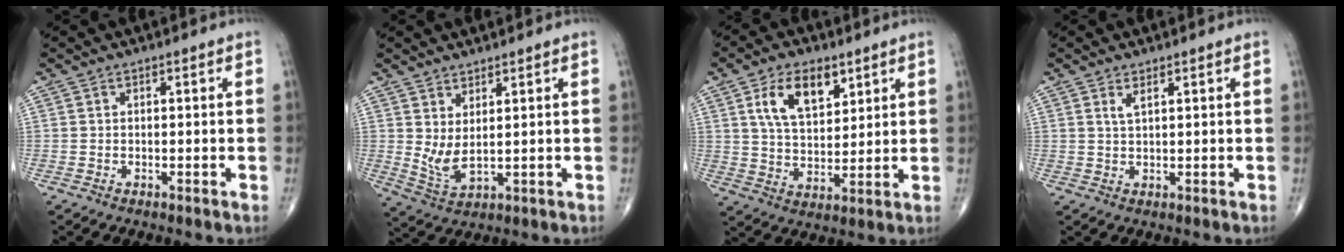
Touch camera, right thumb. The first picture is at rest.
{"total": 5.3, "force": [1.7, 1.9, 4.6], "torque": [-0.099, -0.023, 0.043]}
{"total": 10.9, "force": [5.1, 5.9, 7.5], "torque": [-0.113, -0.021, 0.098]}
{"total": 1.8, "force": [1.0, 0.5, 1.4], "torque": [-0.029, -0.005, 0.023]}